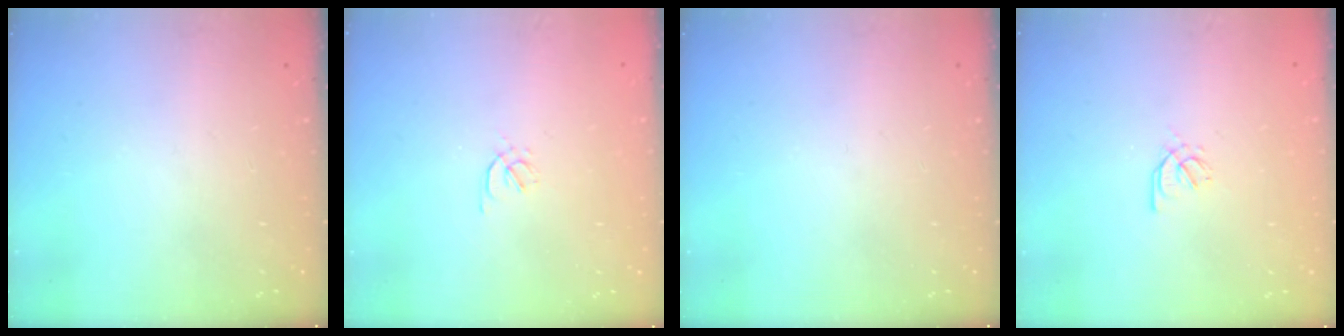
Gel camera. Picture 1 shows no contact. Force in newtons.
{"total": 1.7, "press": 1.6, "slide": 0.5}
{"total": 0.0}
{"total": 2.1, "press": 2.0, "slide": 0.7}